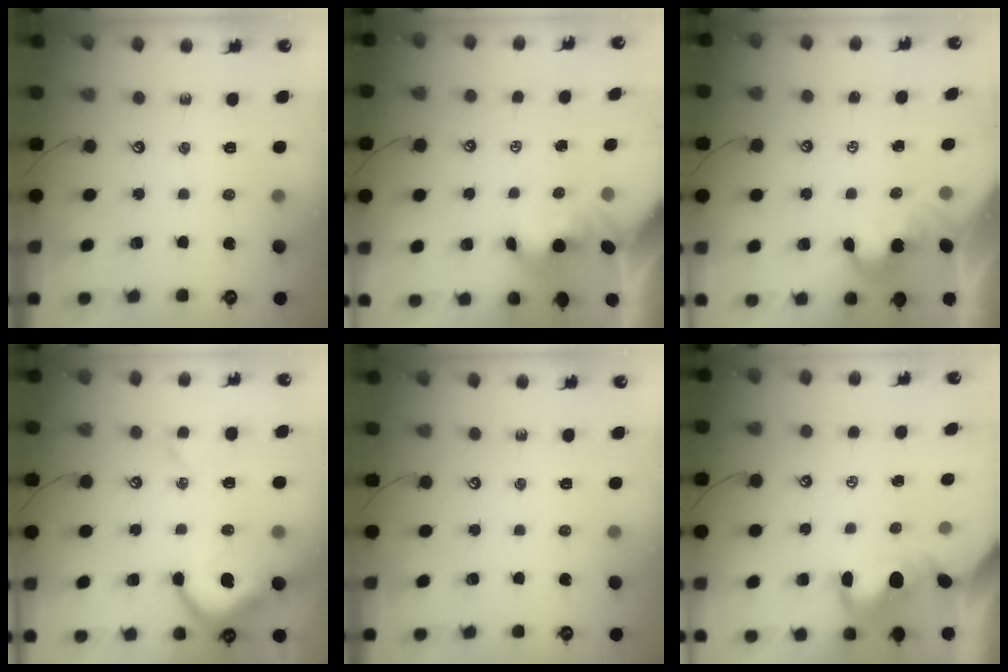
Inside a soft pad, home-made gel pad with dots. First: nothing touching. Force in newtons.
{"total": 1.7, "press": 1.5, "slide": 0.7}
{"total": 2.1, "press": 2.1, "slide": 0.4}
{"total": 10.7, "press": 10.5, "slide": 1.7}
{"total": 0.0}
{"total": 1.4, "press": 1.1, "slide": 0.9}